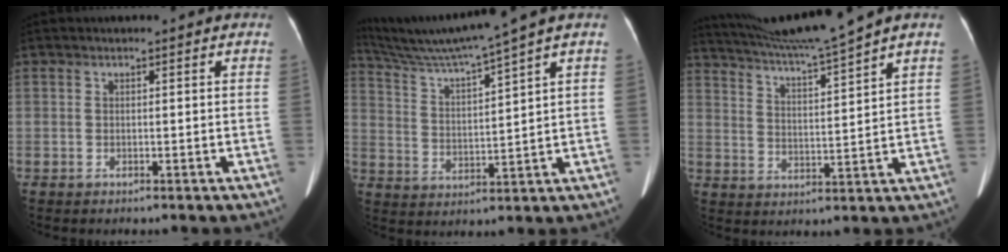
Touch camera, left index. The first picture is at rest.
{"total": 11.2, "force": [9.3, -2.7, 5.5], "torque": [-0.104, -0.001, 0.173]}
{"total": 11.6, "force": [10.2, -3.0, 4.7], "torque": [-0.089, -0.013, 0.179]}